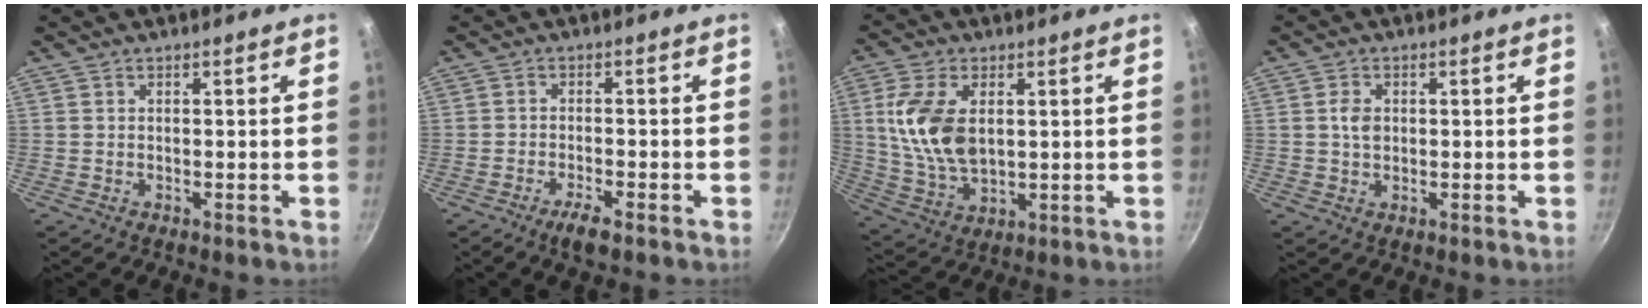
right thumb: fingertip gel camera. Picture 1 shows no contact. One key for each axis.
{"total": 3.7, "fx": -2.5, "fy": 0.8, "fz": 2.7, "tx": -0.053, "ty": 0.014, "tz": -0.043}
{"total": 12.7, "fx": 2.4, "fy": 7.5, "fz": 10.1, "tx": -0.189, "ty": -0.016, "tz": 0.052}
{"total": 3.1, "fx": 0.3, "fy": 2.3, "fz": 2.1, "tx": -0.032, "ty": 0.002, "tz": 0.003}